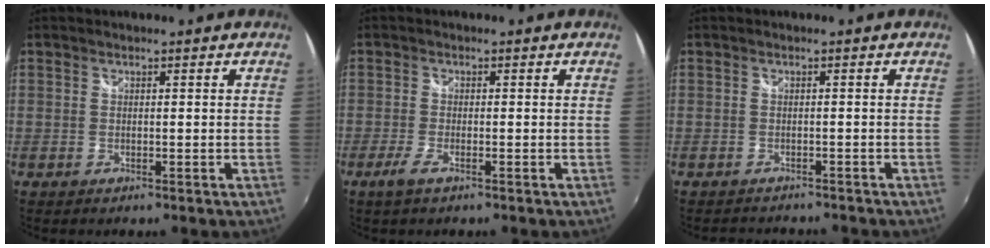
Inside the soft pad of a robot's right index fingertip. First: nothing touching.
{"total": 2.8, "force": [-1.8, 0.5, 2.1], "torque": [-0.050, -0.007, -0.037]}
{"total": 4.3, "force": [-4.0, 1.0, 1.3], "torque": [-0.032, -0.016, -0.059]}